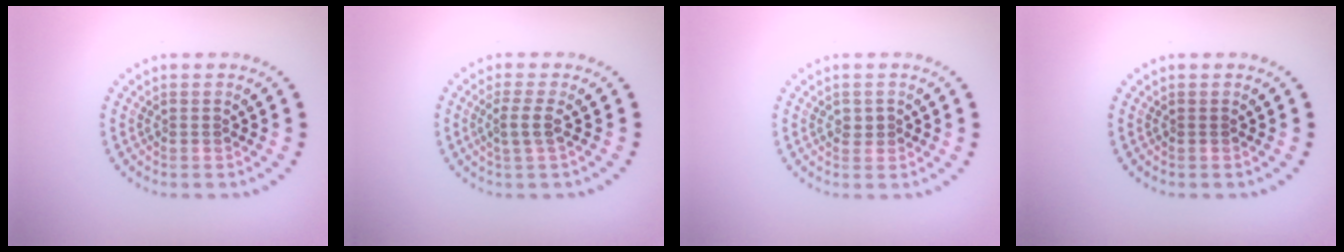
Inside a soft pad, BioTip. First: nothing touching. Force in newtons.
{"total": 1.8, "press": 1.4, "slide": 1.1}
{"total": 1.1, "press": 1.1, "slide": 0.2}
{"total": 0.0}